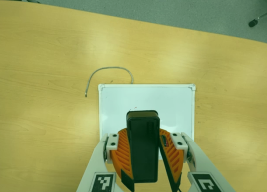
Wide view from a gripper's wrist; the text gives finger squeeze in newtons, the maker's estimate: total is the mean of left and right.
{"total": 9.6, "left": 9.4, "right": 9.8}